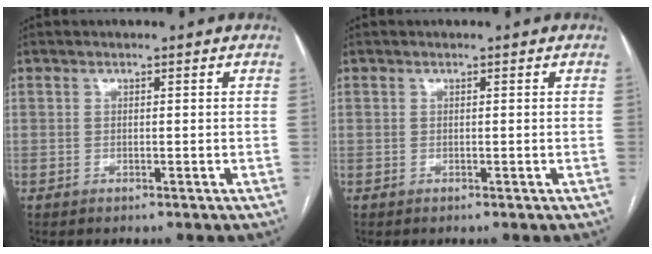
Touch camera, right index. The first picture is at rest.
{"total": 0.0}